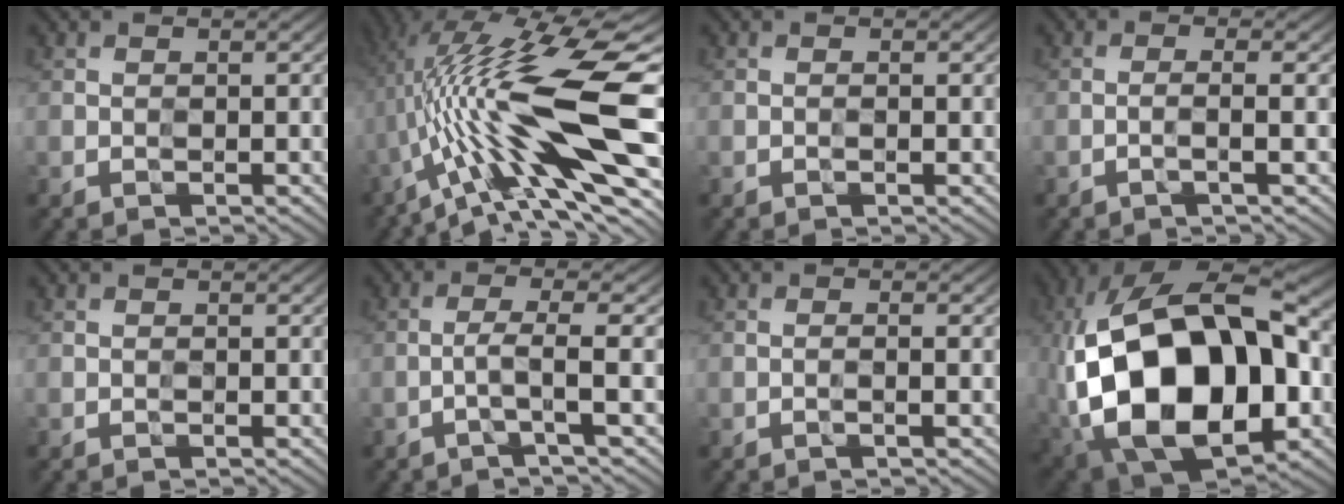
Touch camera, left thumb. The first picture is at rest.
{"total": 15.9, "force": [-1.7, 4.1, 15.2], "torque": [-0.252, 0.025, -0.037]}
{"total": 0.0}
{"total": 2.3, "force": [-0.7, 0.4, 2.2], "torque": [-0.034, 0.007, -0.016]}
{"total": 0.0}
{"total": 3.5, "force": [-1.1, 0.3, 3.3], "torque": [-0.059, 0.016, -0.029]}
{"total": 1.0, "force": [-0.4, 0.0, 1.0], "torque": [-0.018, 0.002, -0.006]}
{"total": 21.0, "force": [-2.6, 13.4, 15.9], "torque": [-0.360, -0.018, -0.032]}